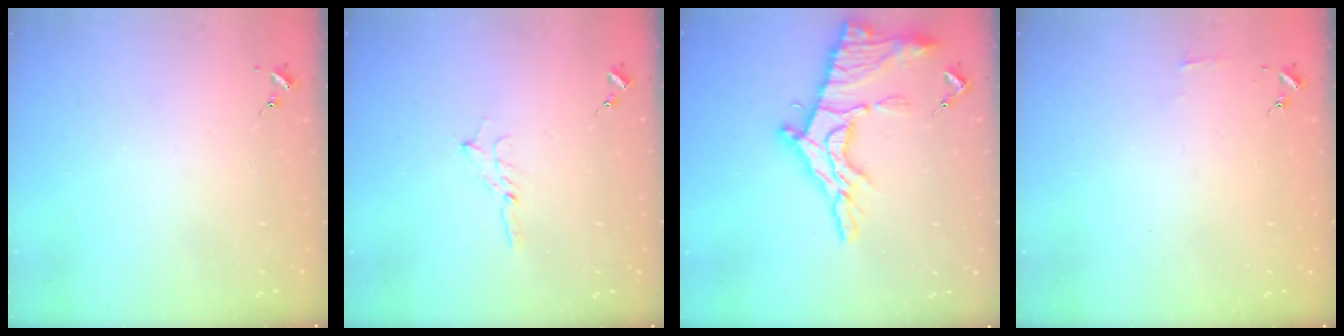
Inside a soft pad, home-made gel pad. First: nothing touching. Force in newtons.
{"total": 2.9, "press": 2.9, "slide": 0.3}
{"total": 20.7, "press": 20.6, "slide": 2.0}
{"total": 2.9, "press": 2.9, "slide": 0.3}